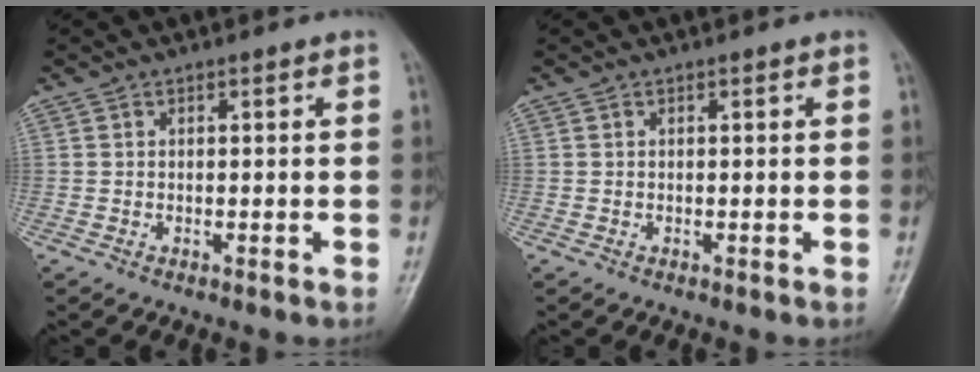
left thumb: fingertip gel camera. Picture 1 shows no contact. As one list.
[{"total": 0.0}]